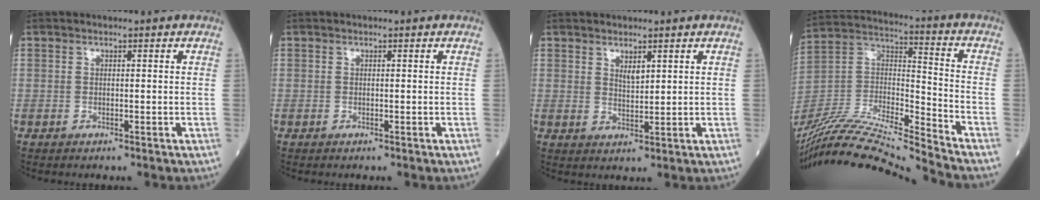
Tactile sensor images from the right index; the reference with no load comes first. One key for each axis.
{"total": 0.0}
{"total": 2.3, "fx": 1.4, "fy": 0.7, "fz": 1.7, "tx": -0.033, "ty": -0.005, "tz": 0.031}
{"total": 22.2, "fx": -20.6, "fy": -0.8, "fz": 8.1, "tx": -0.178, "ty": -0.004, "tz": -0.368}